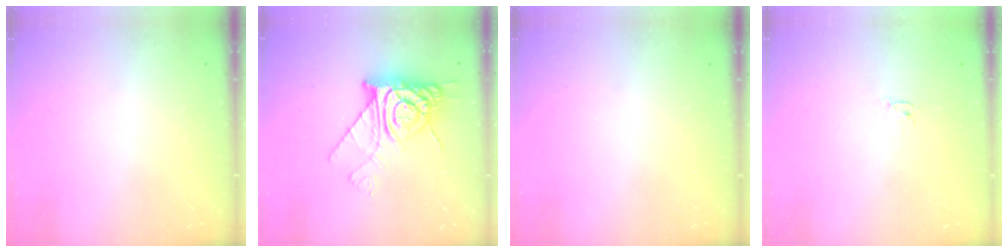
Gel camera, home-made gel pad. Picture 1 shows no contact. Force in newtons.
{"total": 14.4, "press": 14.4, "slide": 1.3}
{"total": 0.0}
{"total": 2.6, "press": 2.6, "slide": 0.3}